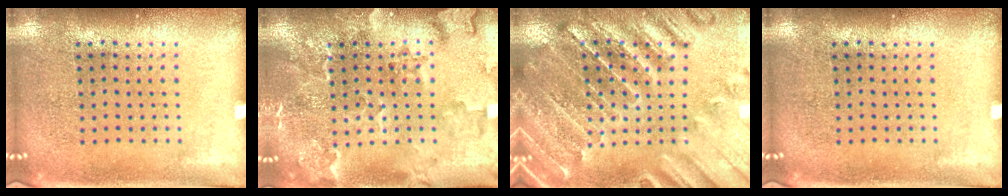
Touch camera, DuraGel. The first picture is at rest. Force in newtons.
{"total": 2.5, "press": 2.2, "slide": 1.1}
{"total": 1.8, "press": 1.8, "slide": 0.3}
{"total": 0.0}